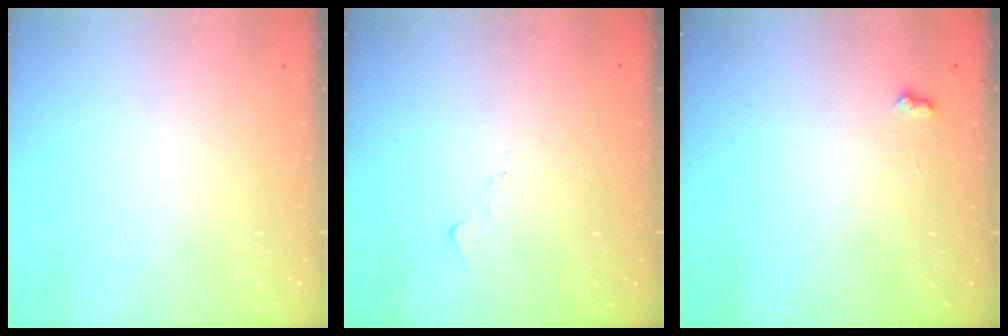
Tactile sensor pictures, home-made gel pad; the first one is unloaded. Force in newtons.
{"total": 6.0, "press": 5.9, "slide": 0.7}
{"total": 4.4, "press": 4.3, "slide": 0.6}